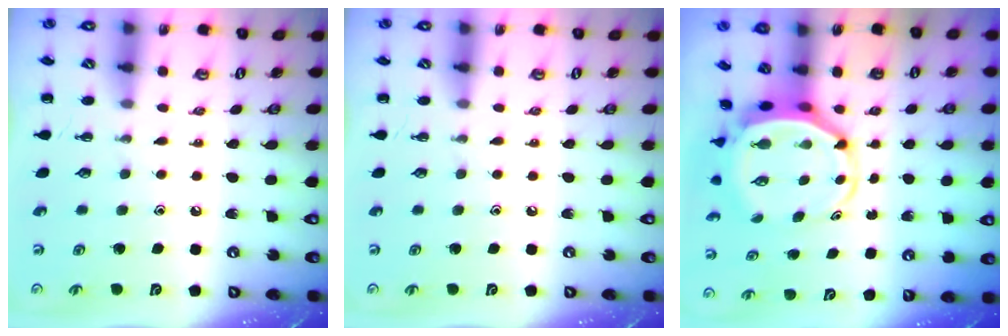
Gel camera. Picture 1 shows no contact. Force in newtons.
{"total": 0.0}
{"total": 5.8, "press": 5.7, "slide": 1.3}